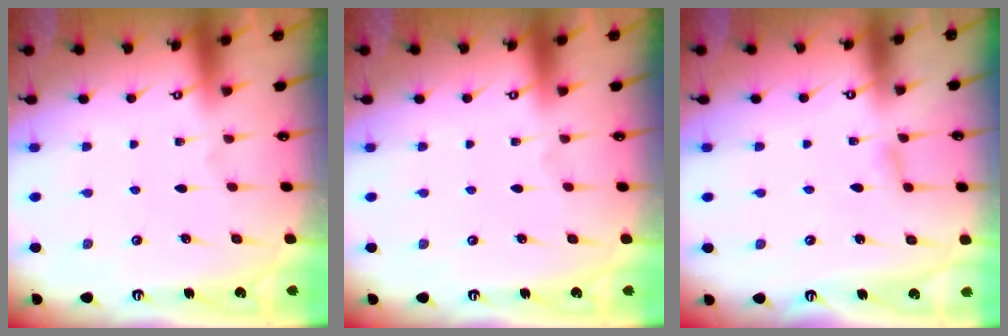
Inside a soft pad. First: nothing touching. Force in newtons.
{"total": 0.0}
{"total": 3.7, "press": 3.6, "slide": 0.5}